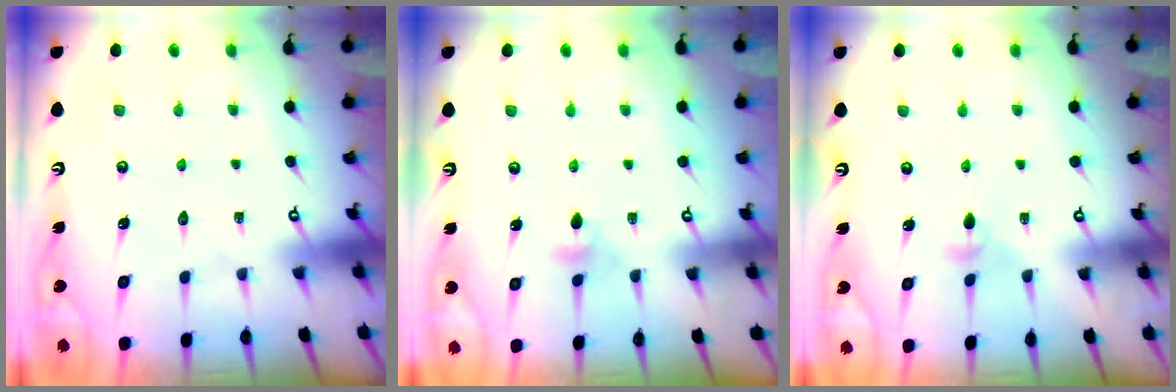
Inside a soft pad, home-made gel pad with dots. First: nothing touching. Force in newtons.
{"total": 2.9, "press": 2.8, "slide": 0.6}
{"total": 3.1, "press": 3.1, "slide": 0.4}